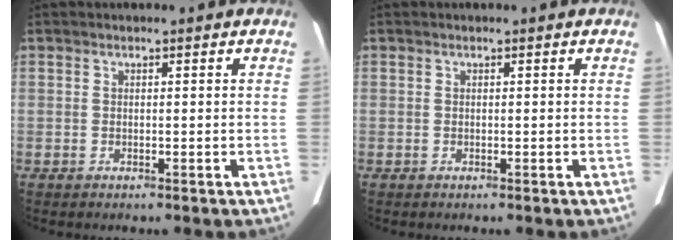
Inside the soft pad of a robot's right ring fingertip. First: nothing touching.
{"total": 0.0}